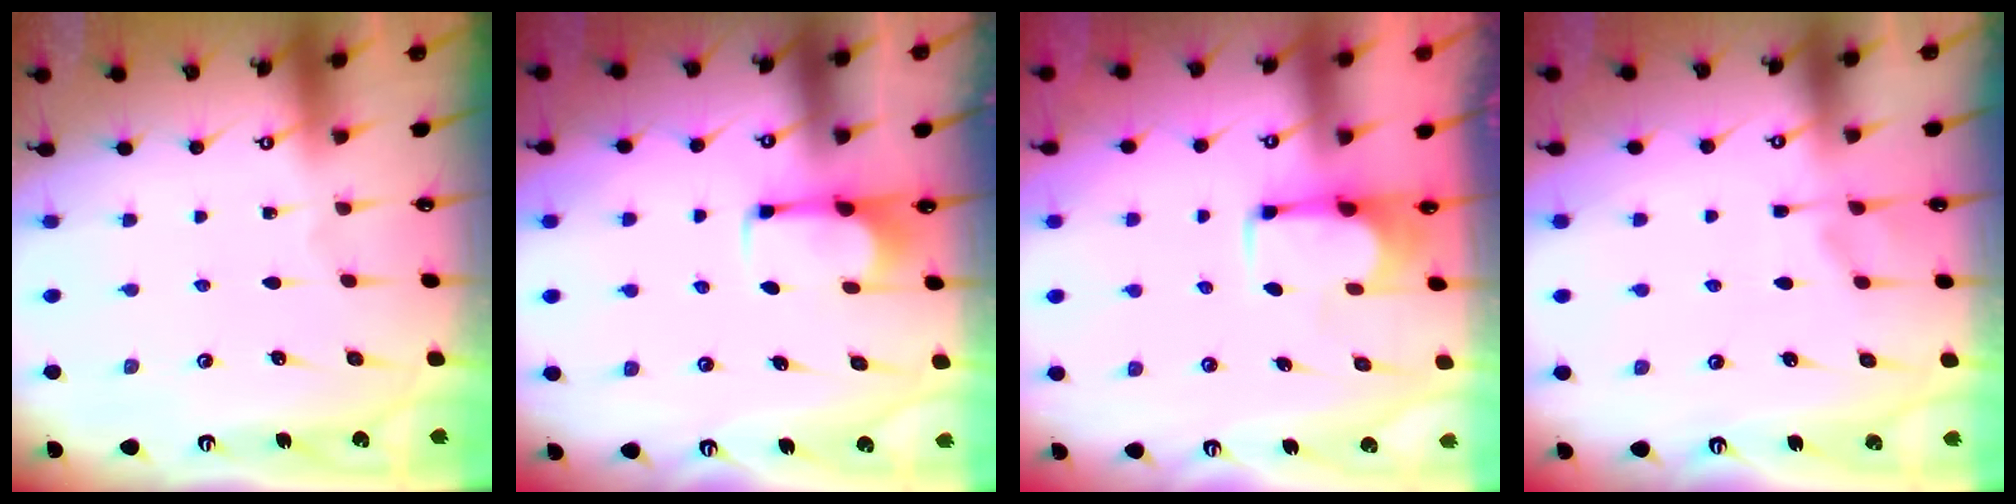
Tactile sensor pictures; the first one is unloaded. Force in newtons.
{"total": 4.9, "press": 4.9, "slide": 0.6}
{"total": 1.7, "press": 1.5, "slide": 0.9}
{"total": 0.9, "press": 0.2, "slide": 0.9}